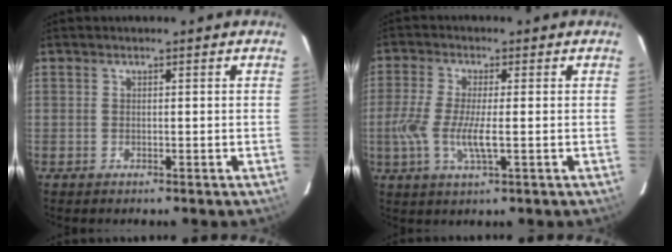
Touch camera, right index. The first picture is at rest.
{"total": 7.6, "force": [-1.5, 1.5, 7.3], "torque": [-0.157, -0.009, -0.033]}